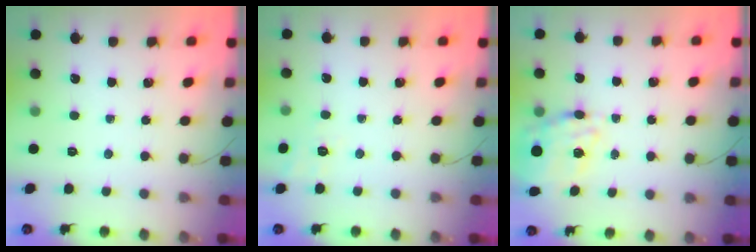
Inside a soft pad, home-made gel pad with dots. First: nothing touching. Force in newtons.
{"total": 2.9, "press": 1.7, "slide": 2.3}
{"total": 16.4, "press": 15.9, "slide": 3.9}